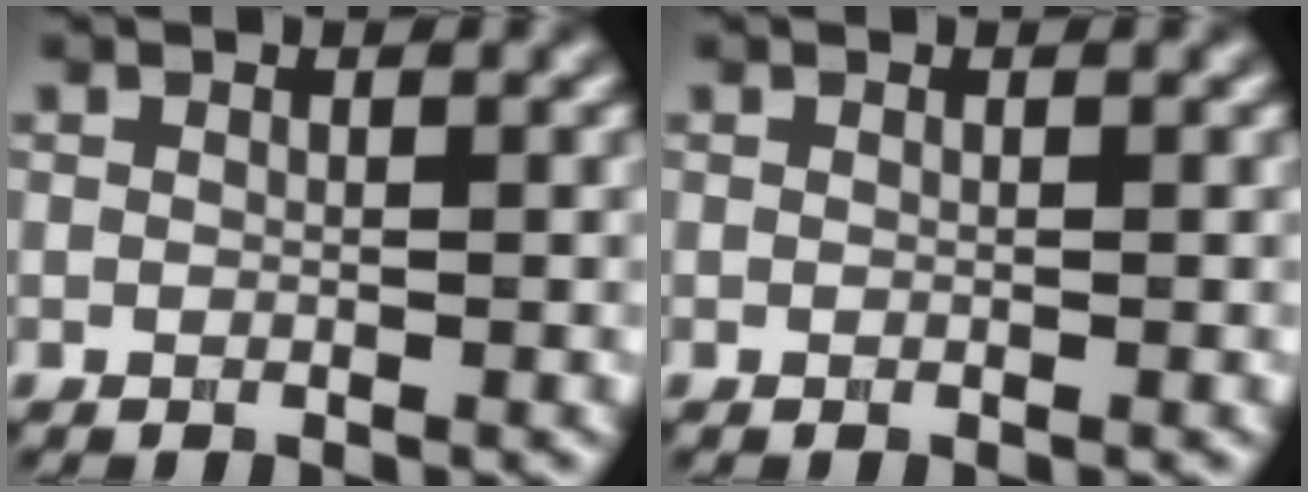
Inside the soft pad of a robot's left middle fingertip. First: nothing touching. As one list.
[{"total": 0.0}]